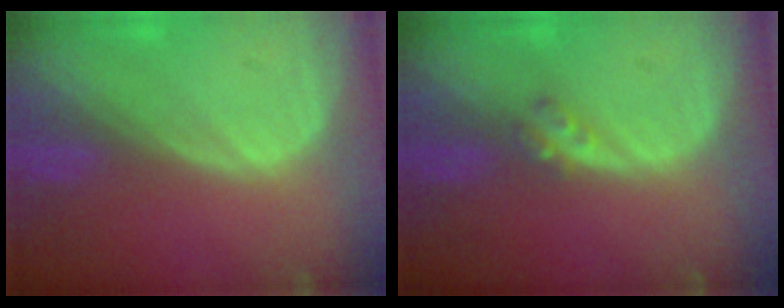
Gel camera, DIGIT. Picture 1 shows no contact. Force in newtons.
{"total": 2.1, "press": 1.8, "slide": 1.0}